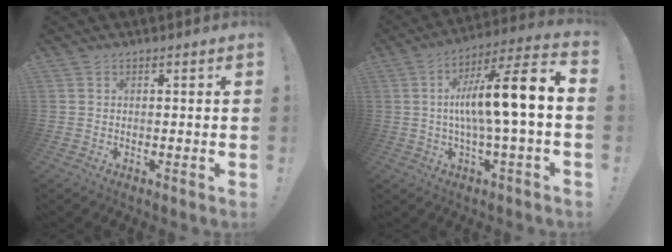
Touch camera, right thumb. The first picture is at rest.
{"total": 14.7, "force": [0.2, 0.9, 14.7], "torque": [-0.247, -0.002, -0.012]}